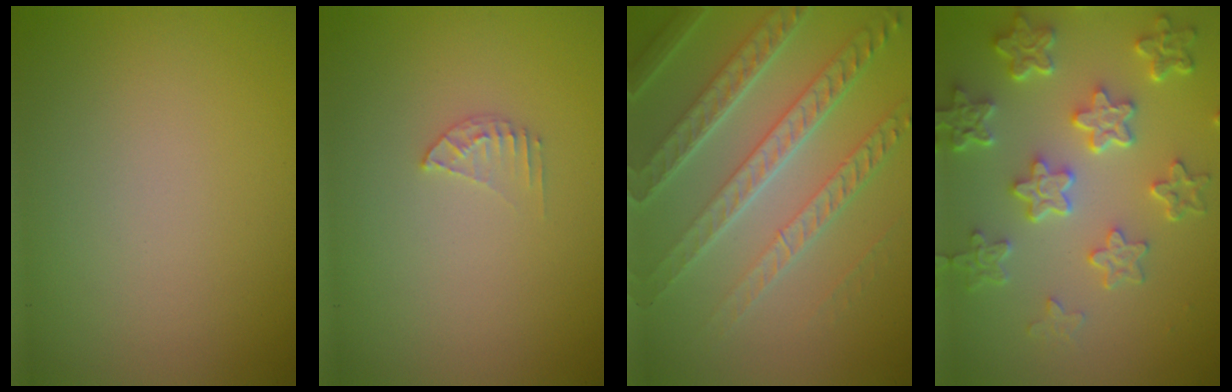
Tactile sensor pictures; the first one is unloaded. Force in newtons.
{"total": 1.3, "press": 1.3, "slide": 0.1}
{"total": 7.7, "press": 5.3, "slide": 5.6}
{"total": 6.4, "press": 4.8, "slide": 4.2}